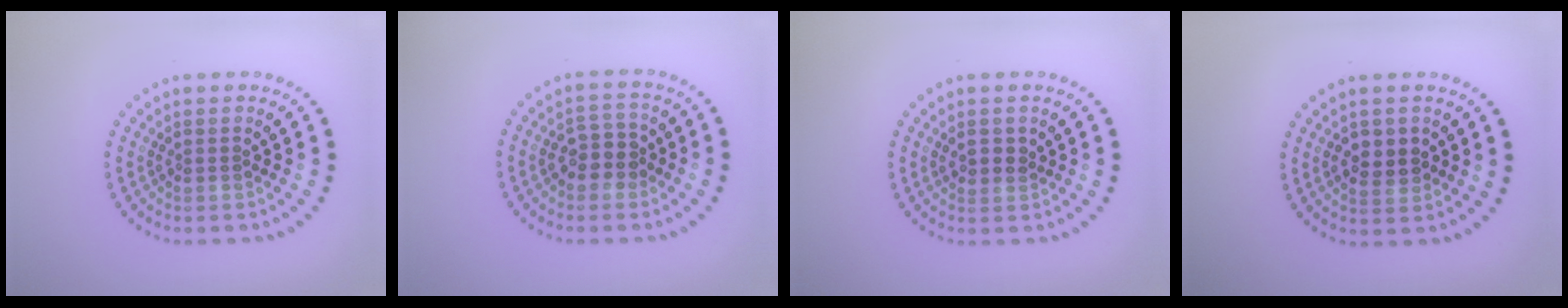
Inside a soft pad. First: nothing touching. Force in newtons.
{"total": 2.7, "press": 2.6, "slide": 0.7}
{"total": 1.1, "press": 1.0, "slide": 0.4}
{"total": 2.5, "press": 2.5, "slide": 0.2}